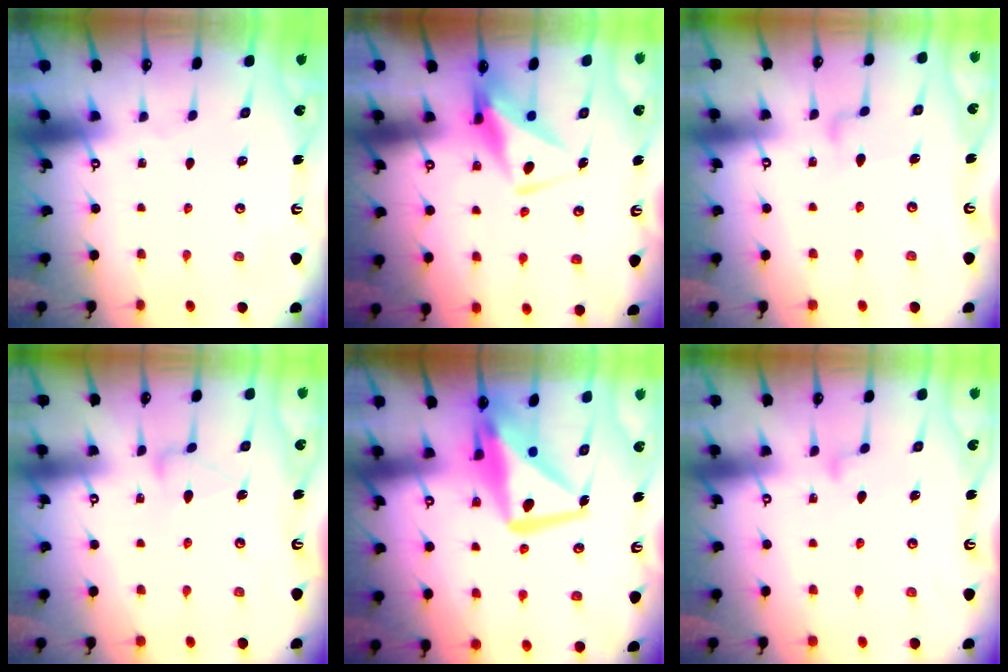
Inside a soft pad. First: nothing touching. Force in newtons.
{"total": 10.8, "press": 10.8, "slide": 1.2}
{"total": 9.1, "press": 9.1, "slide": 0.1}
{"total": 8.2, "press": 8.2, "slide": 0.3}
{"total": 14.9, "press": 14.8, "slide": 1.3}
{"total": 9.4, "press": 9.4, "slide": 0.5}